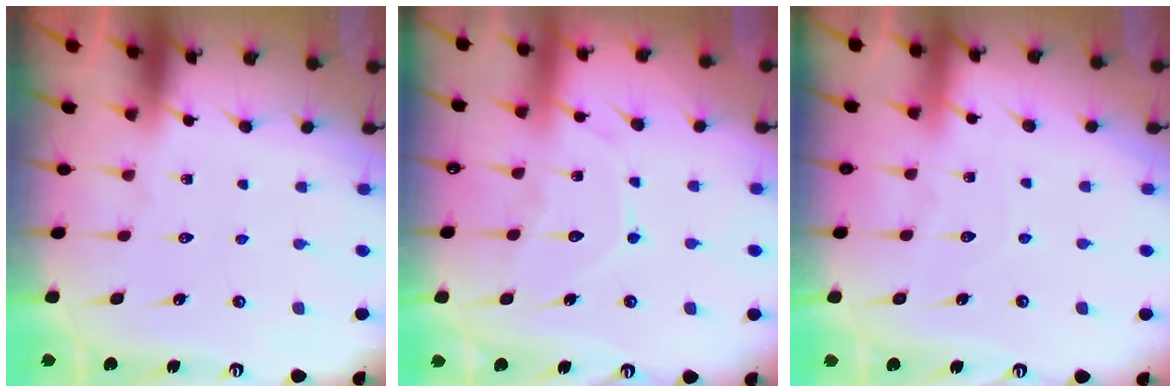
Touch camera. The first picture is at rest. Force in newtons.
{"total": 9.2, "press": 9.2, "slide": 0.9}
{"total": 3.5, "press": 3.5, "slide": 0.3}